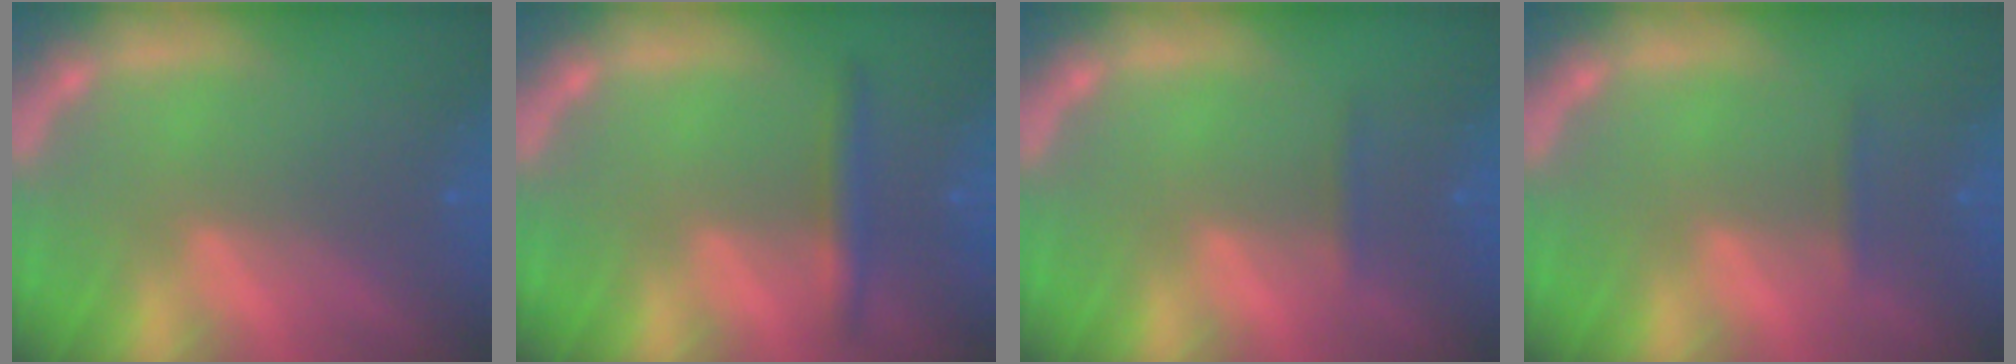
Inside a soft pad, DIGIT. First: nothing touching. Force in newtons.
{"total": 2.4}
{"total": 0.9}
{"total": 0.9}